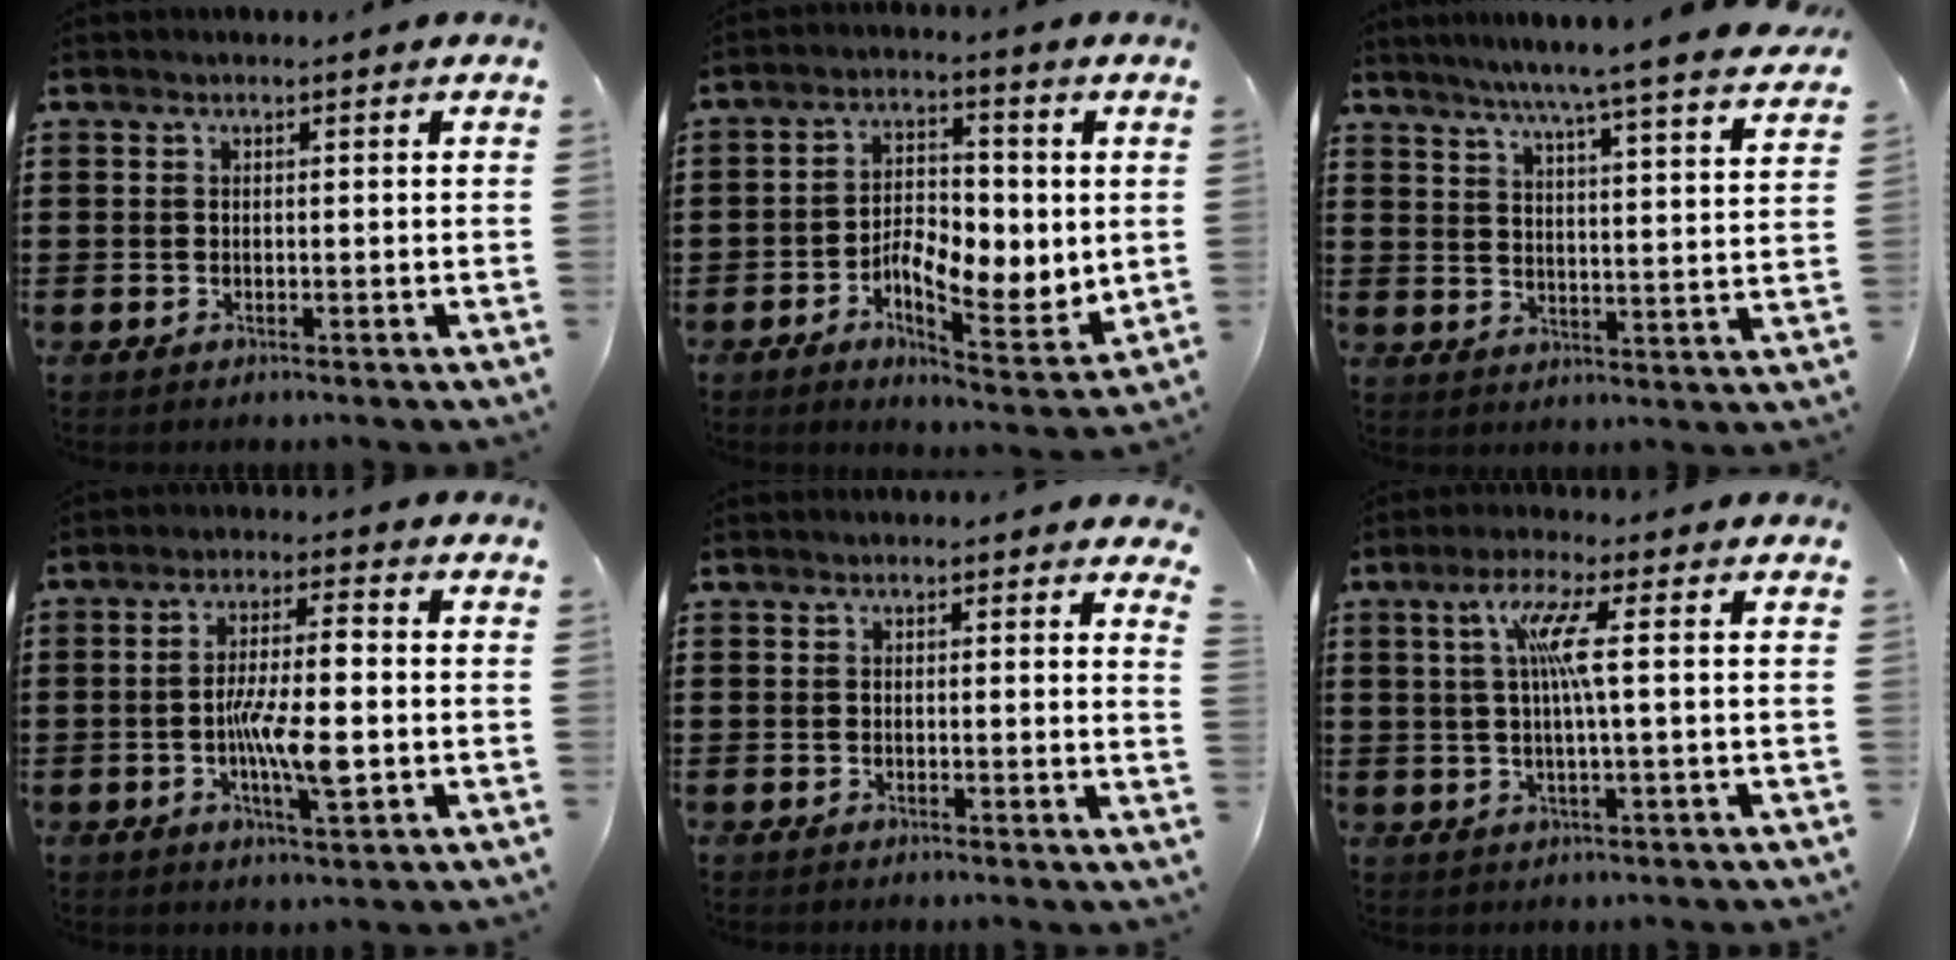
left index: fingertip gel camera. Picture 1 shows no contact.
{"total": 5.8, "force": [-0.9, 3.3, 4.7], "torque": [-0.083, -0.001, -0.021]}
{"total": 5.8, "force": [5.2, -1.0, 2.3], "torque": [-0.068, -0.043, 0.083]}
{"total": 8.0, "force": [-1.5, 1.8, 7.7], "torque": [-0.143, 0.000, -0.029]}
{"total": 1.2, "force": [1.1, 0.2, 0.4], "torque": [-0.004, -0.002, 0.020]}
{"total": 6.0, "force": [1.3, 0.1, 5.9], "torque": [-0.118, -0.001, 0.016]}